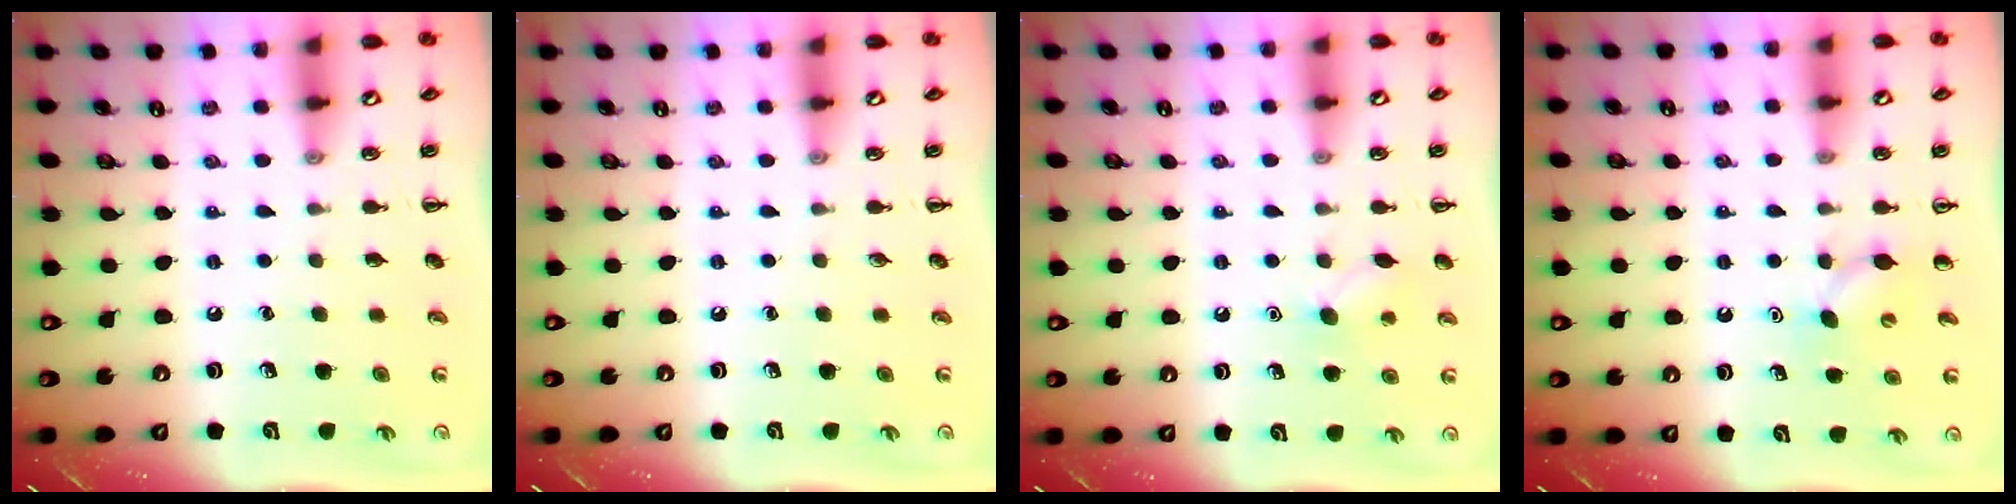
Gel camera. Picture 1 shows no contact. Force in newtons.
{"total": 0.0}
{"total": 7.8, "press": 7.6, "slide": 1.9}
{"total": 4.7, "press": 4.6, "slide": 1.1}